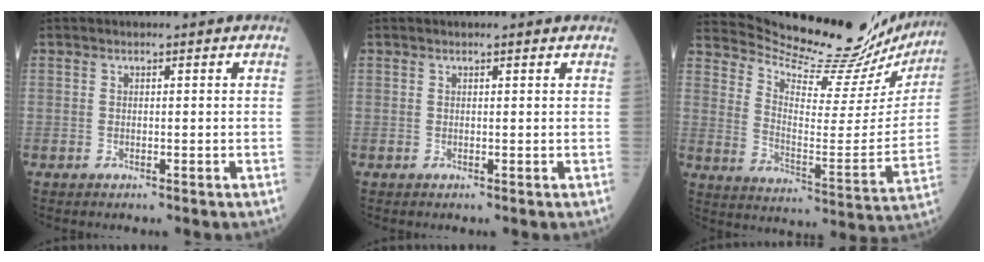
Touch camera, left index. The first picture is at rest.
{"total": 1.0, "force": [0.9, 0.2, 0.4], "torque": [-0.011, 0.002, 0.005]}
{"total": 22.9, "force": [22.1, 2.8, 5.2], "torque": [-0.097, -0.095, 0.291]}